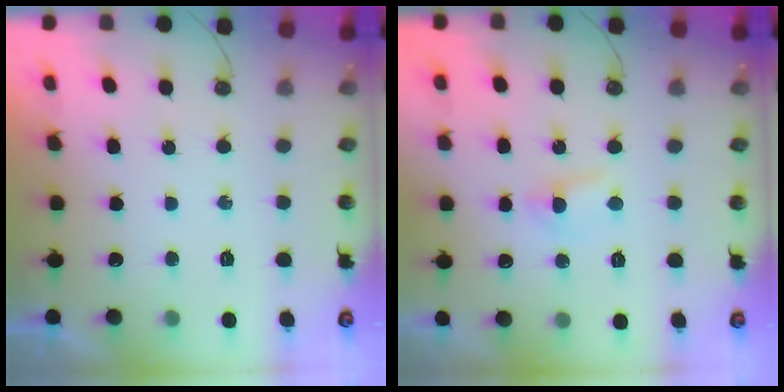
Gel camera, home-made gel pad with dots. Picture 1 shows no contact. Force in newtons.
{"total": 4.6, "press": 4.5, "slide": 0.5}